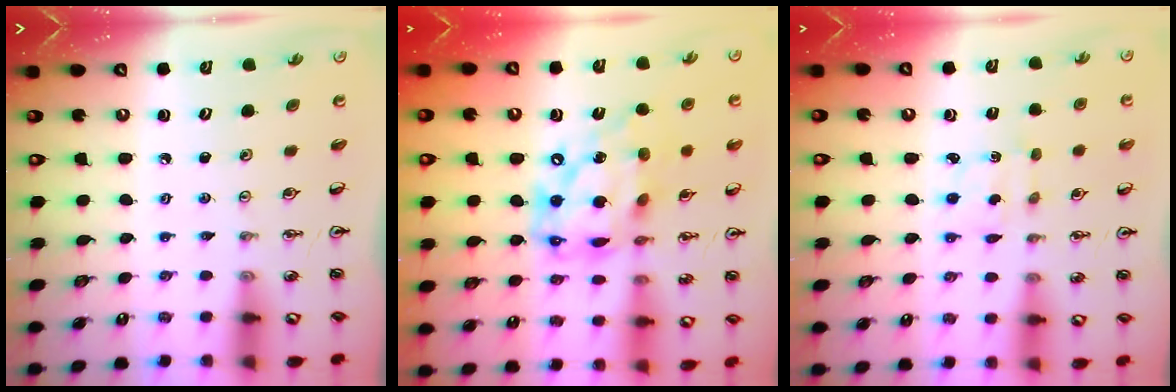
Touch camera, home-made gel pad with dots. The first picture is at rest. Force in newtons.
{"total": 18.8, "press": 18.7, "slide": 1.6}
{"total": 2.9, "press": 2.8, "slide": 0.6}